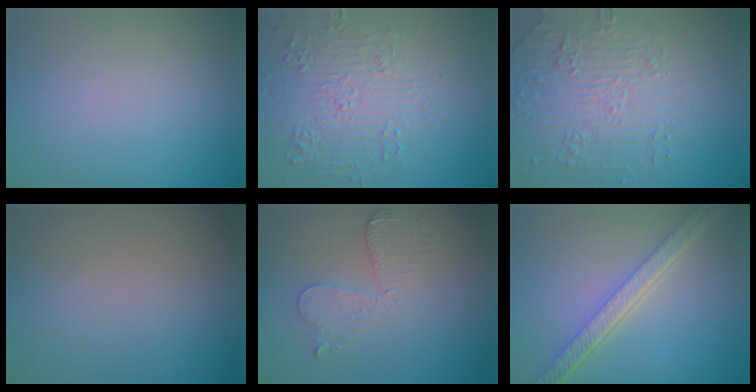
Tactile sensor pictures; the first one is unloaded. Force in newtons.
{"total": 4.8, "press": 4.7, "slide": 1.1}
{"total": 4.3, "press": 4.1, "slide": 1.1}
{"total": 0.0}
{"total": 2.9, "press": 2.7, "slide": 1.2}
{"total": 5.7, "press": 4.4, "slide": 3.7}